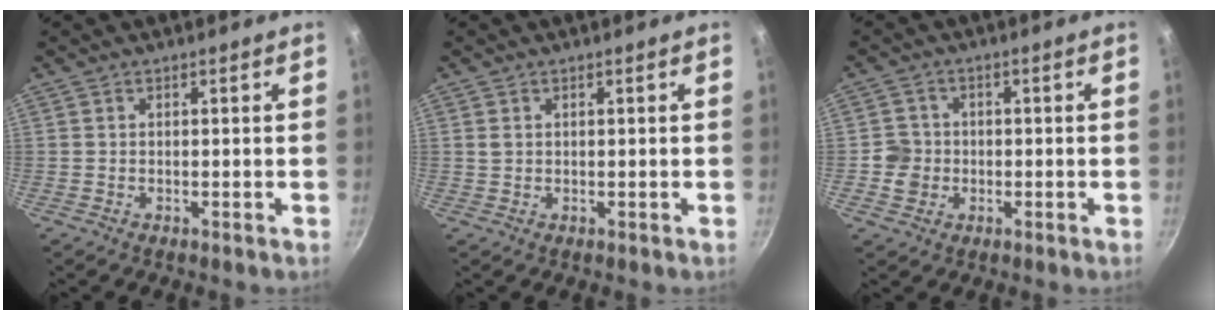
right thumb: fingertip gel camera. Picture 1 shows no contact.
{"total": 0.9, "force": [0.3, 0.7, 0.5], "torque": [-0.008, 0.000, 0.007]}
{"total": 4.4, "force": [-0.7, 4.3, 1.0], "torque": [0.006, 0.012, -0.017]}